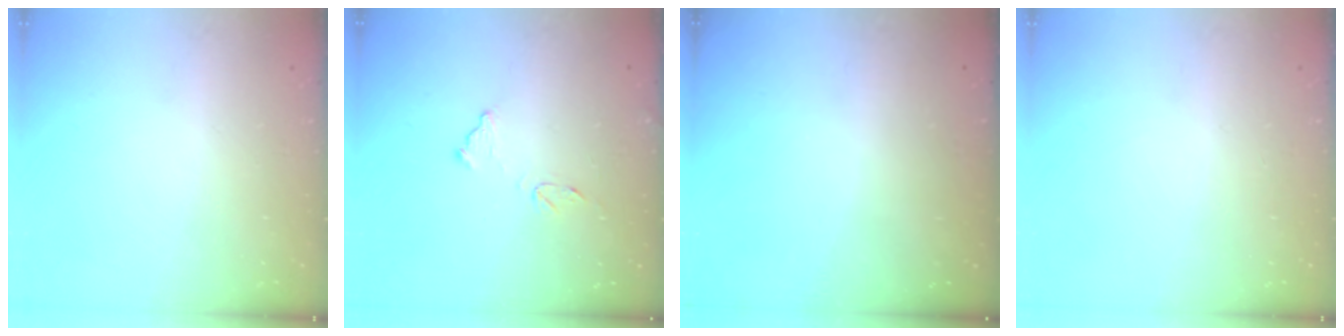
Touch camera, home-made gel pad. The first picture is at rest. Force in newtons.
{"total": 10.3, "press": 10.3, "slide": 0.4}
{"total": 3.1, "press": 3.1, "slide": 0.3}
{"total": 0.0}